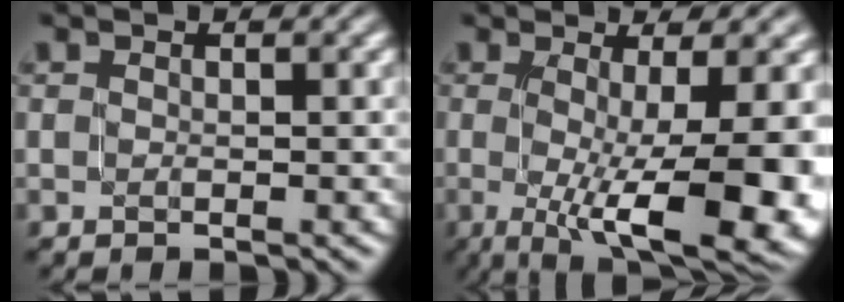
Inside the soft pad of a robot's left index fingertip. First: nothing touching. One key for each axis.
{"total": 10.8, "fx": -2.0, "fy": 3.2, "fz": 10.1, "tx": -0.145, "ty": -0.016, "tz": -0.025}